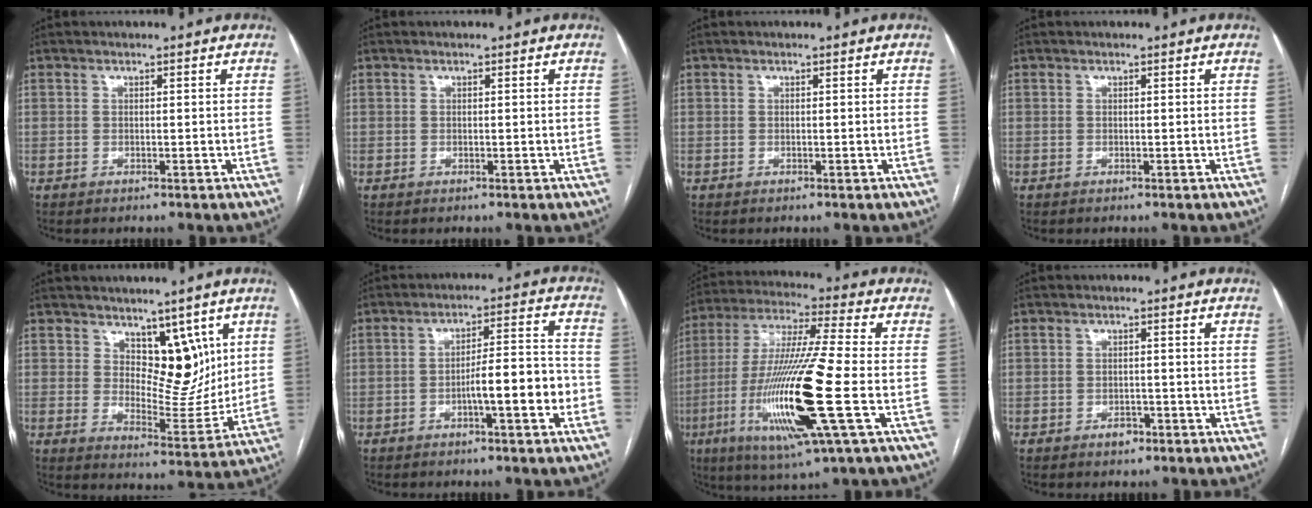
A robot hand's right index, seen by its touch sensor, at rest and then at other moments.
{"total": 0.0}
{"total": 0.0}
{"total": 0.0}
{"total": 8.7, "force": [4.3, 4.7, 5.9], "torque": [-0.073, -0.003, 0.076]}
{"total": 8.7, "force": [-3.1, 1.1, 8.0], "torque": [-0.124, 0.020, -0.045]}
{"total": 19.8, "force": [-5.1, 0.6, 19.1], "torque": [-0.406, -0.025, -0.099]}
{"total": 2.0, "force": [-1.2, 1.2, 0.9], "torque": [-0.008, 0.005, -0.016]}